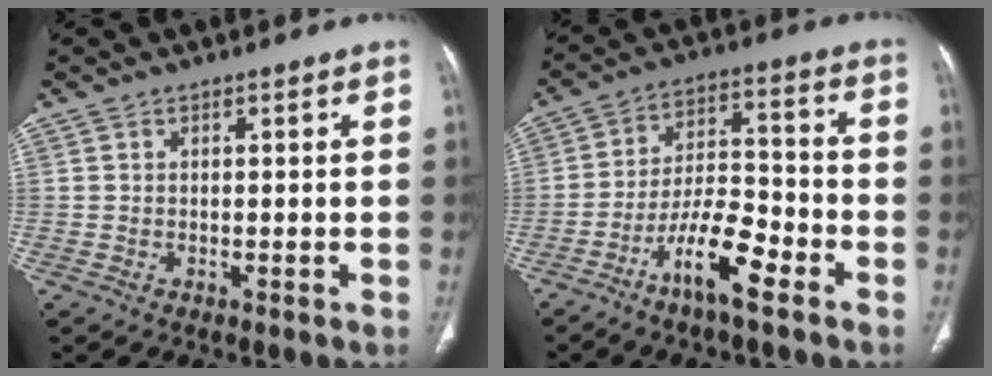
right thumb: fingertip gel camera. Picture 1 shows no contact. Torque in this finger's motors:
{"motor_torque": [-0.02, 0.23, 0.18, 0.30, 0.00]}